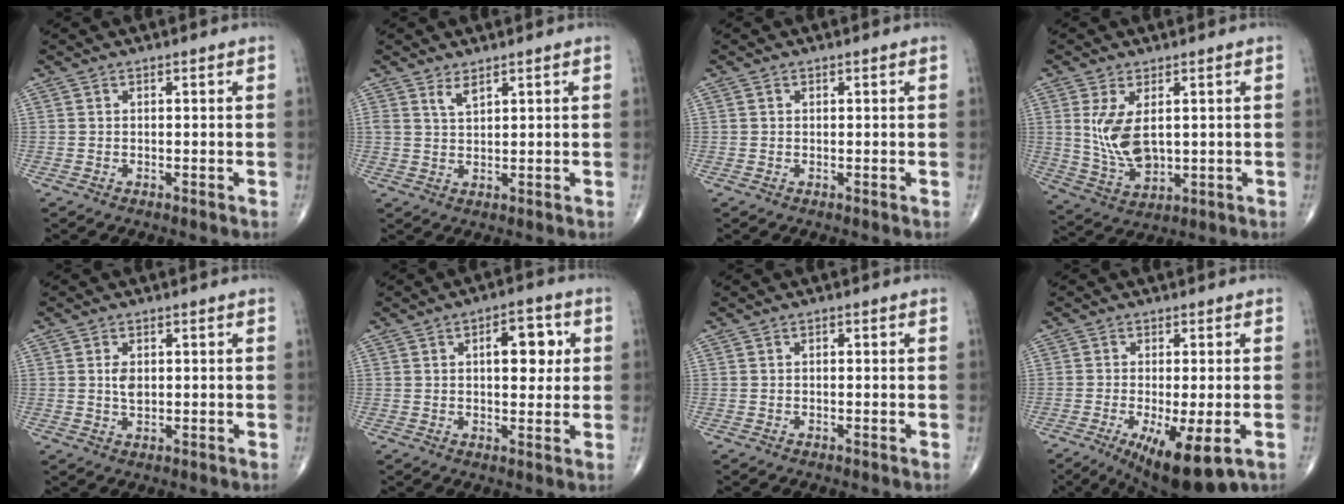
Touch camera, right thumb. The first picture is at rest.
{"total": 2.5, "force": [1.8, 0.8, 1.6], "torque": [-0.029, -0.013, 0.041]}
{"total": 0.0}
{"total": 9.2, "force": [1.7, 4.9, 7.5], "torque": [-0.145, -0.016, 0.051]}
{"total": 2.9, "force": [0.5, 1.7, 2.3], "torque": [-0.036, -0.004, 0.012]}
{"total": 8.3, "force": [2.1, 4.2, 6.8], "torque": [-0.065, -0.001, 0.027]}
{"total": 0.6, "force": [0.1, 0.3, 0.5], "torque": [-0.009, 0.001, 0.002]}
{"total": 11.5, "force": [-4.6, 3.3, 10.0], "torque": [-0.163, -0.019, -0.064]}